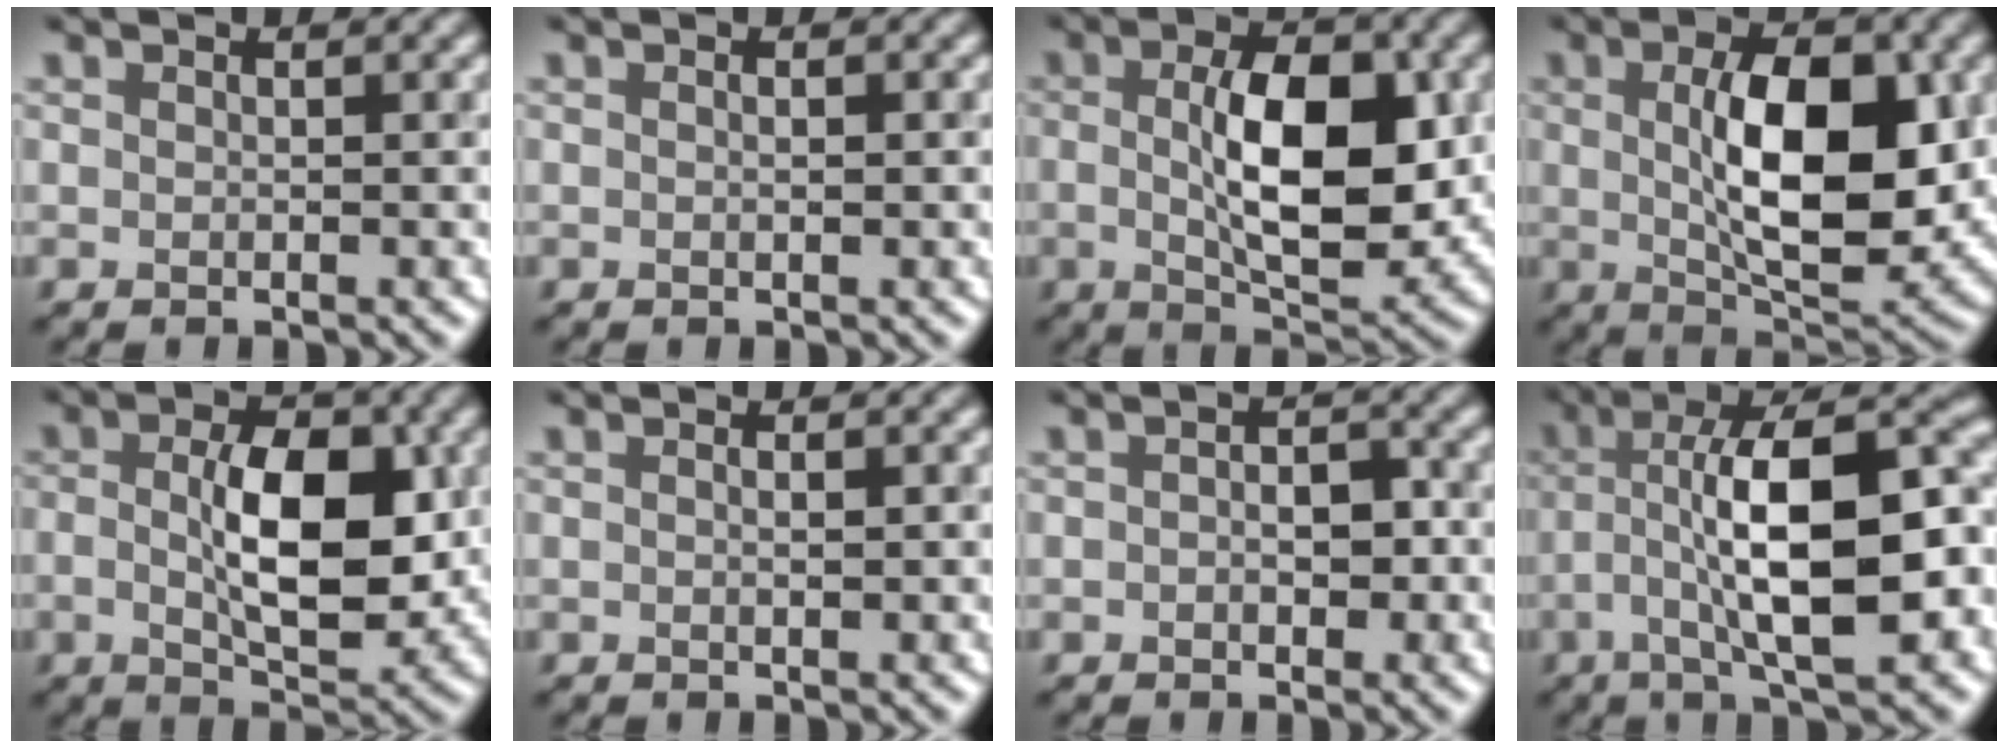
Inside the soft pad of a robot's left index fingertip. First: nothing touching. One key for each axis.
{"total": 0.7, "fx": 0.0, "fy": 0.1, "fz": 0.7, "tx": -0.012, "ty": 0.000, "tz": 0.001}
{"total": 9.2, "fx": 0.0, "fy": 4.1, "fz": 8.3, "tx": -0.136, "ty": -0.006, "tz": 0.006}
{"total": 10.5, "fx": 0.7, "fy": 4.8, "fz": 9.3, "tx": -0.147, "ty": -0.004, "tz": 0.021}
{"total": 8.0, "fx": -0.3, "fy": 3.9, "fz": 7.0, "tx": -0.120, "ty": -0.004, "tz": -0.003}
{"total": 1.1, "fx": 0.1, "fy": 0.2, "fz": 1.1, "tx": -0.013, "ty": -0.005, "tz": 0.002}
{"total": 3.0, "fx": -0.2, "fy": 1.7, "fz": 2.5, "tx": -0.030, "ty": 0.003, "tz": -0.006}
{"total": 13.7, "fx": -1.1, "fy": 4.3, "fz": 12.9, "tx": -0.203, "ty": 0.017, "tz": -0.023}